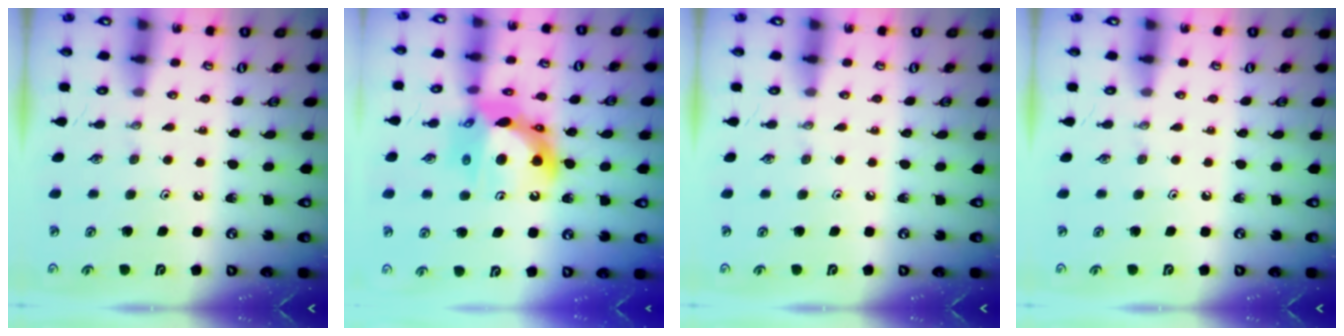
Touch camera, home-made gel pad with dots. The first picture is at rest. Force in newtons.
{"total": 15.4, "press": 15.3, "slide": 1.7}
{"total": 0.0}
{"total": 0.0}